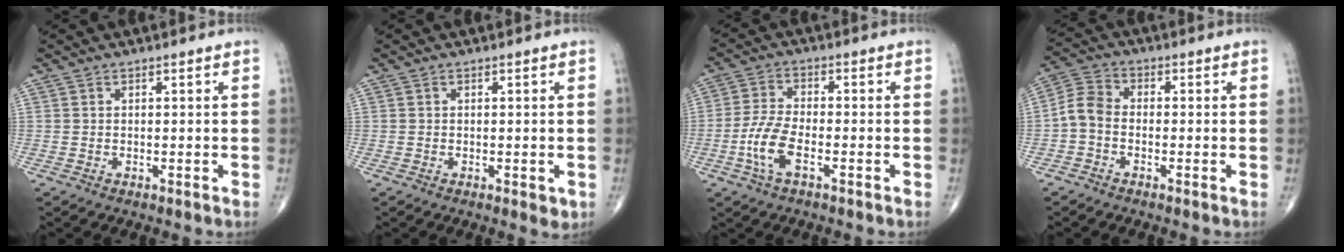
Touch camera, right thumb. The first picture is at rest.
{"total": 1.7, "force": [-0.5, 0.8, 1.5], "torque": [-0.013, -0.002, -0.006]}
{"total": 7.1, "force": [-2.7, 2.8, 5.9], "torque": [-0.134, 0.016, -0.056]}
{"total": 4.9, "force": [-1.3, 3.4, 3.3], "torque": [-0.061, 0.019, -0.043]}